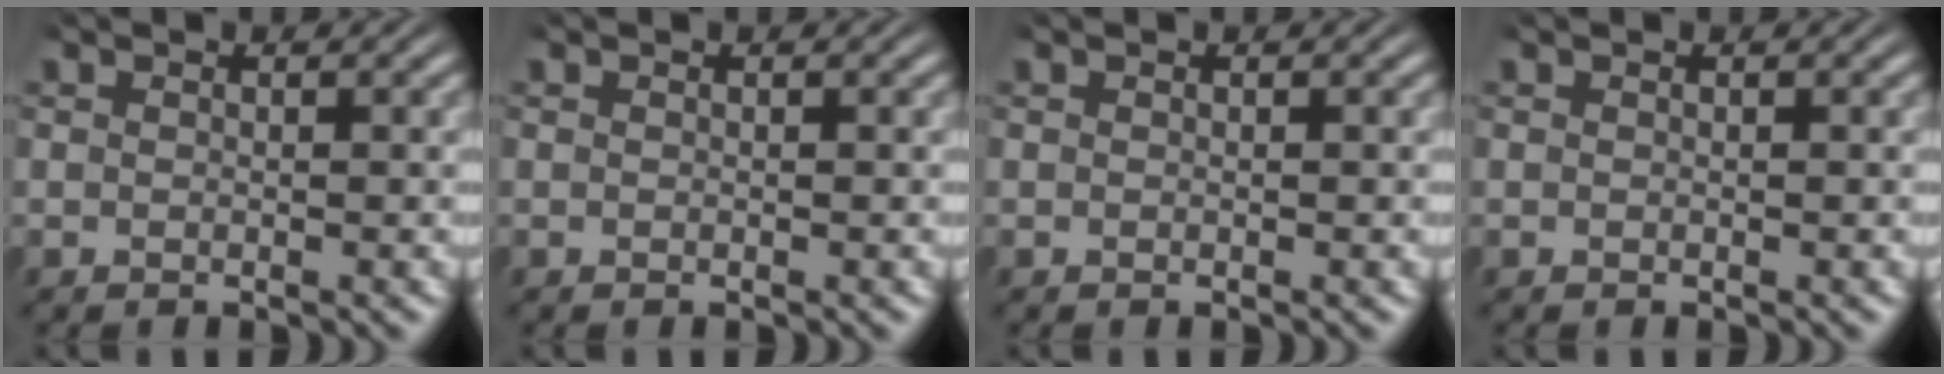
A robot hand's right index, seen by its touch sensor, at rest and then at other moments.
{"total": 0.0}
{"total": 0.0}
{"total": 0.0}